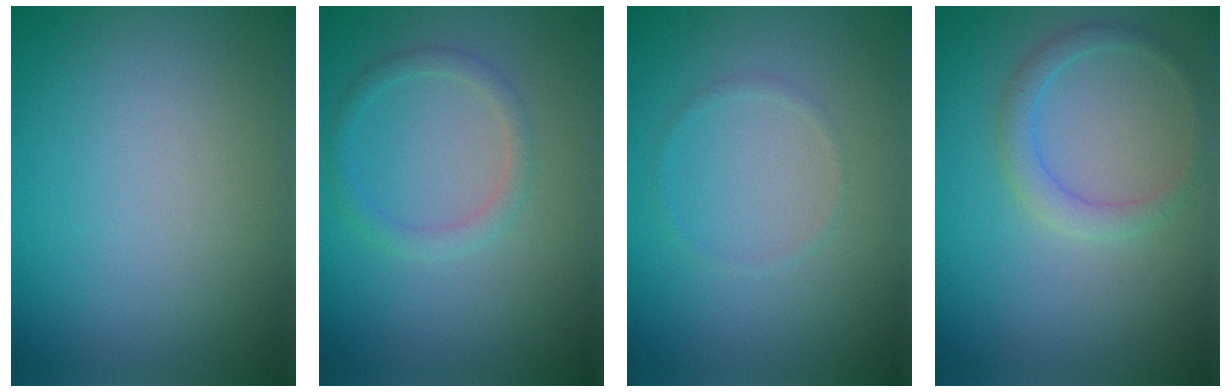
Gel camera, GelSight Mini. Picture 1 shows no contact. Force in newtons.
{"total": 1.6, "press": 1.6, "slide": 0.1}
{"total": 0.6, "press": 0.6, "slide": 0.1}
{"total": 1.9, "press": 1.9, "slide": 0.1}